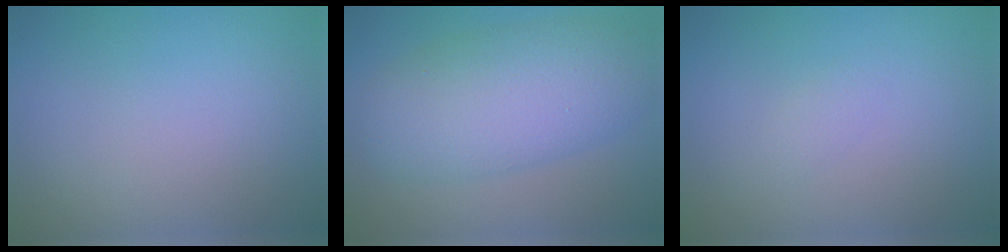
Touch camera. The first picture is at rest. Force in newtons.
{"total": 7.9, "press": 7.9, "slide": 0.4}
{"total": 0.7, "press": 0.7, "slide": 0.0}